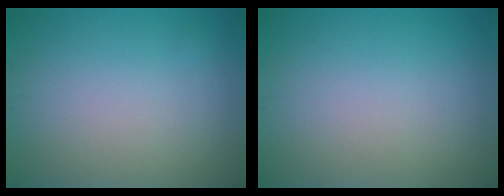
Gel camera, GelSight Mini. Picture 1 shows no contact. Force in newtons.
{"total": 0.0}